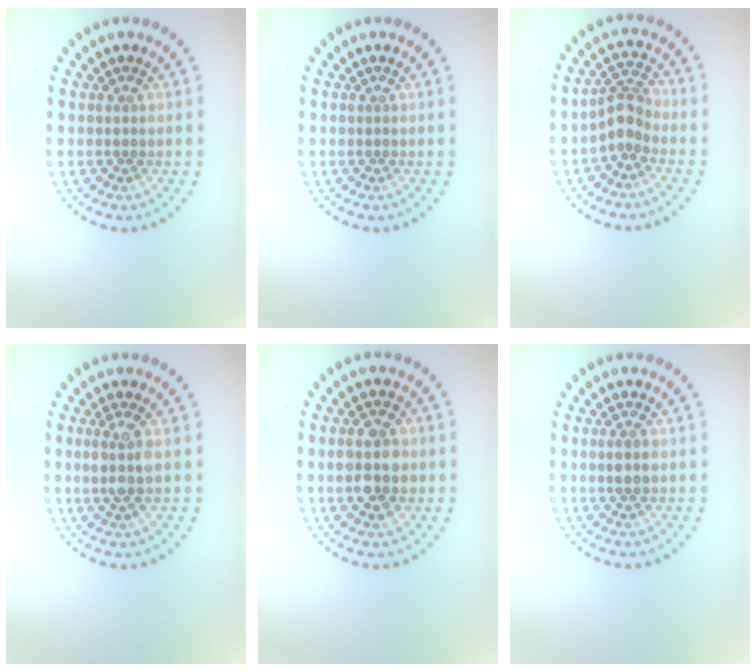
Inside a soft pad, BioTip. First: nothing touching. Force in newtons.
{"total": 0.0}
{"total": 2.4, "press": 1.8, "slide": 1.6}
{"total": 2.4, "press": 2.1, "slide": 1.2}
{"total": 4.4, "press": 4.4, "slide": 0.1}
{"total": 1.3, "press": 1.3, "slide": 0.4}